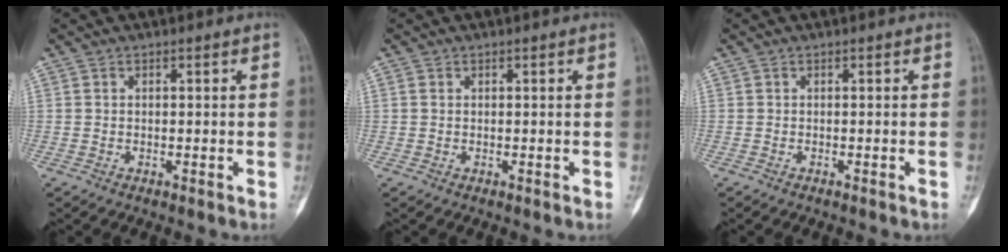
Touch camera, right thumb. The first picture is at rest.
{"total": 0.5, "force": [0.1, 0.3, 0.4], "torque": [-0.010, 0.002, 0.003]}
{"total": 0.6, "force": [-0.4, -0.2, 0.3], "torque": [0.001, 0.008, -0.008]}